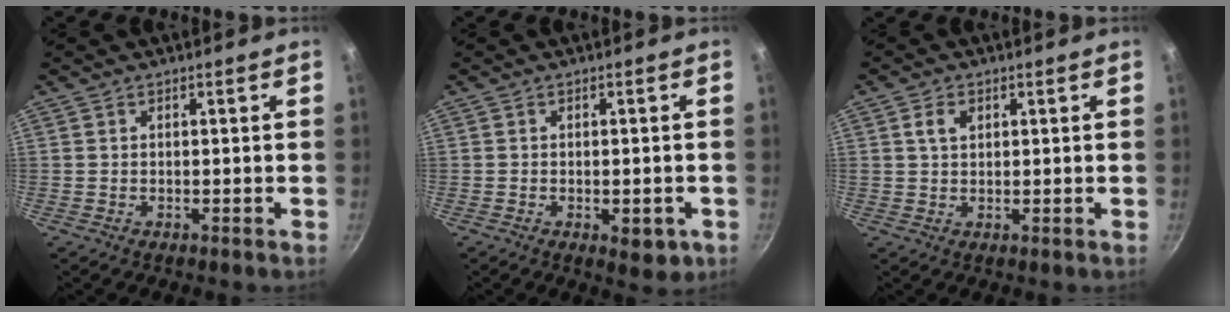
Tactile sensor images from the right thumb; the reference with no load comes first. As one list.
[{"total": 5.0, "force": [-1.7, 2.6, 4.0], "torque": [-0.037, 0.001, -0.017]}, {"total": 3.1, "force": [1.1, 2.1, 1.9], "torque": [-0.025, 0.001, 0.019]}]